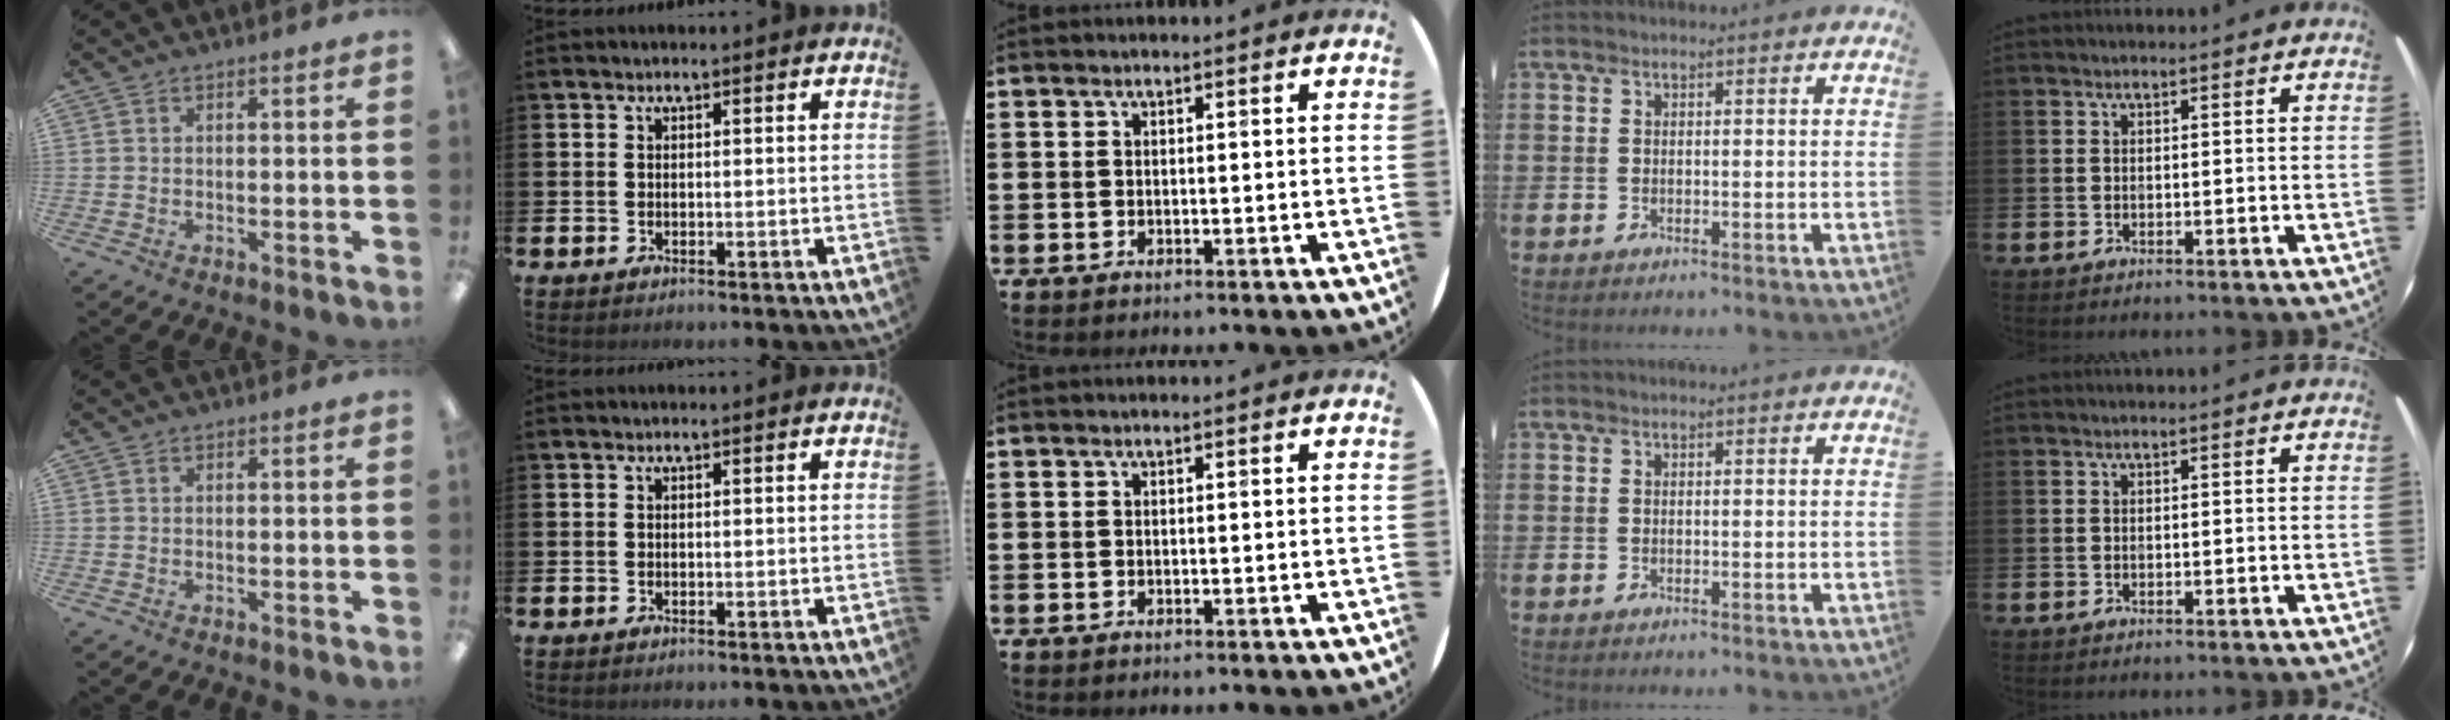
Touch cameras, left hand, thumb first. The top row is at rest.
{}